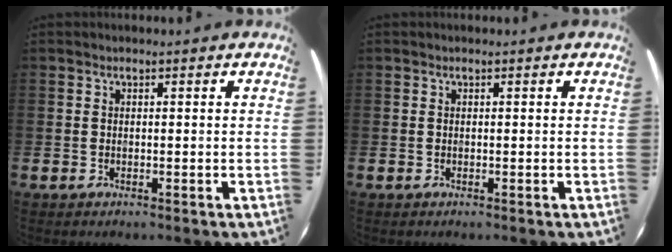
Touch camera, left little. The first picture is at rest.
{"total": 0.0}